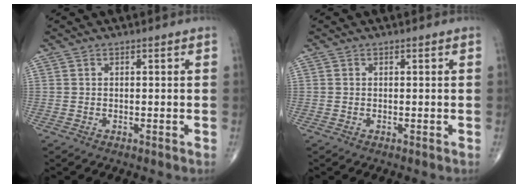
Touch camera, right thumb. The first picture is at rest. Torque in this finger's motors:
{"motor_torque": [-0.15, -0.02, -0.38, -0.06, 0.02]}